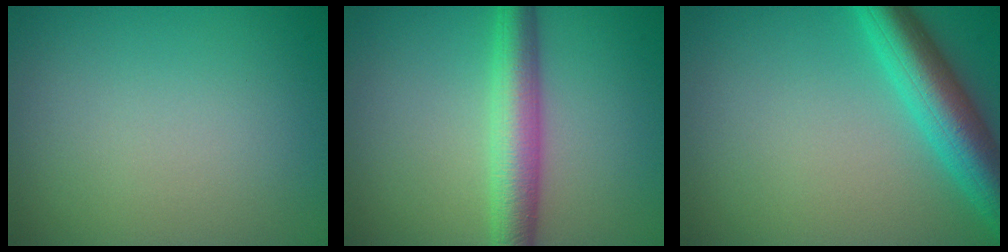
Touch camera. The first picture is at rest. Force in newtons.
{"total": 4.9, "press": 4.9, "slide": 0.2}
{"total": 6.1, "press": 6.1, "slide": 0.2}